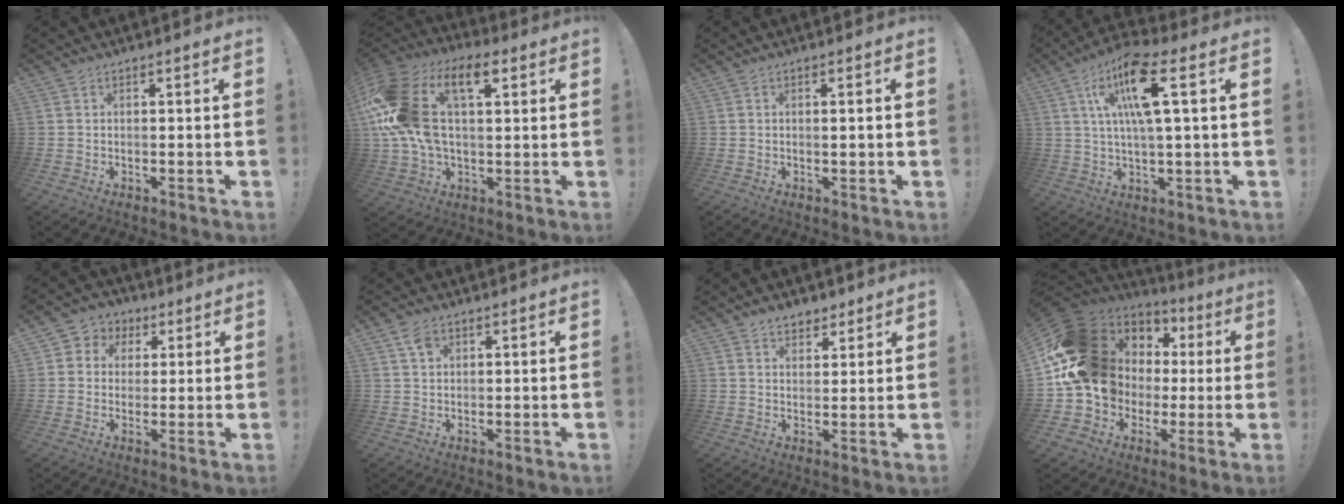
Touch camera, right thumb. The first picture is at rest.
{"total": 21.6, "force": [6.6, 12.4, 16.4], "torque": [-0.321, -0.020, 0.111]}
{"total": 1.4, "force": [0.1, -0.1, 1.4], "torque": [-0.012, -0.005, -0.003]}
{"total": 14.7, "force": [5.2, 3.0, 13.4], "torque": [-0.228, -0.004, 0.079]}
{"total": 6.0, "force": [0.6, 5.8, 1.4], "torque": [-0.013, 0.001, 0.015]}
{"total": 3.4, "force": [1.9, 2.2, 1.8], "torque": [-0.024, -0.006, 0.034]}
{"total": 5.0, "force": [3.7, 3.2, 1.0], "torque": [-0.003, -0.023, 0.068]}
{"total": 20.6, "force": [3.9, 16.7, 11.4], "torque": [-0.180, -0.028, 0.118]}